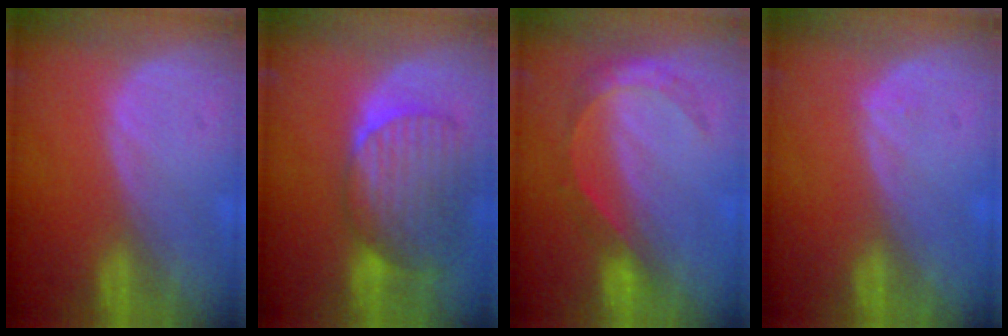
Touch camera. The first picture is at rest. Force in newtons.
{"total": 9.1, "press": 8.4, "slide": 3.5}
{"total": 5.6, "press": 4.8, "slide": 2.9}
{"total": 0.6, "press": 0.4, "slide": 0.5}